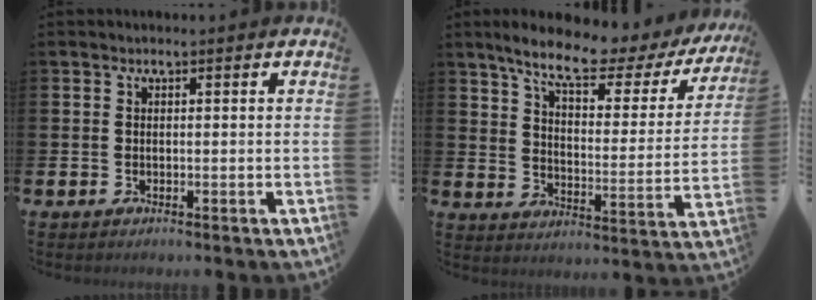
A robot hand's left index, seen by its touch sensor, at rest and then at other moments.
{"total": 9.3, "force": [7.6, 2.1, 5.0], "torque": [-0.120, -0.044, 0.125]}